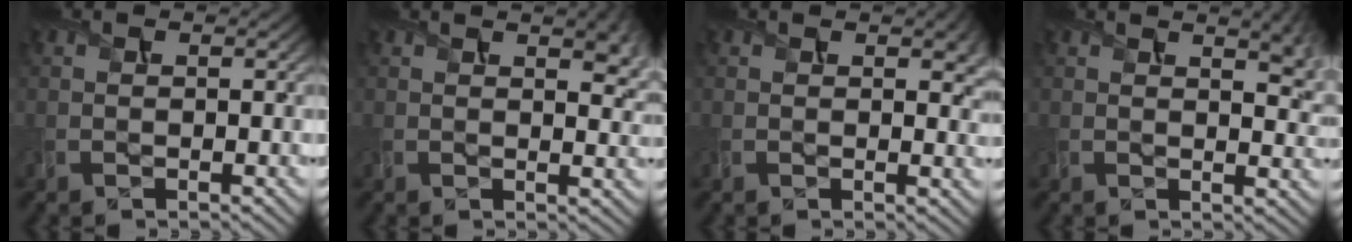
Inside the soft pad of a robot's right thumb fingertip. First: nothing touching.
{"total": 6.5, "force": [2.7, 2.7, 5.2], "torque": [-0.076, 0.002, 0.047]}
{"total": 4.6, "force": [1.3, 2.1, 3.9], "torque": [-0.060, -0.002, 0.023]}
{"total": 7.1, "force": [3.2, 2.8, 5.7], "torque": [-0.081, 0.005, 0.055]}